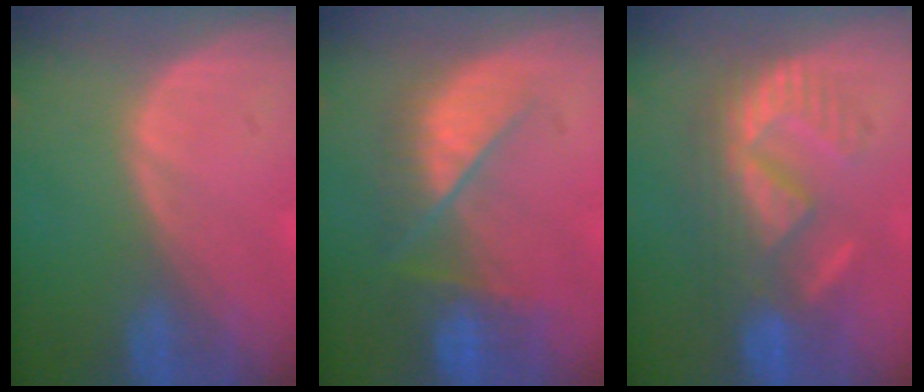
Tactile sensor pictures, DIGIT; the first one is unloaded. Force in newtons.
{"total": 8.5, "press": 7.5, "slide": 4.1}
{"total": 8.7, "press": 8.5, "slide": 1.6}